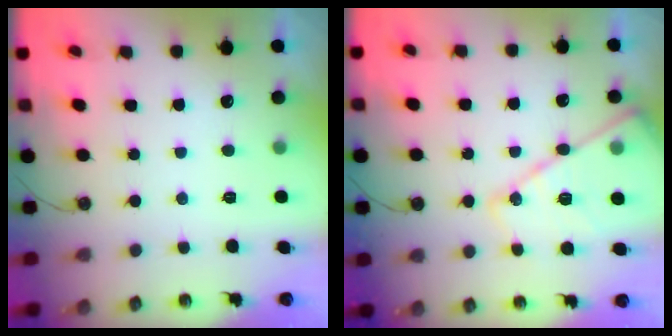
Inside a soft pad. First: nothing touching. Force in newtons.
{"total": 15.1, "press": 15.1, "slide": 1.3}